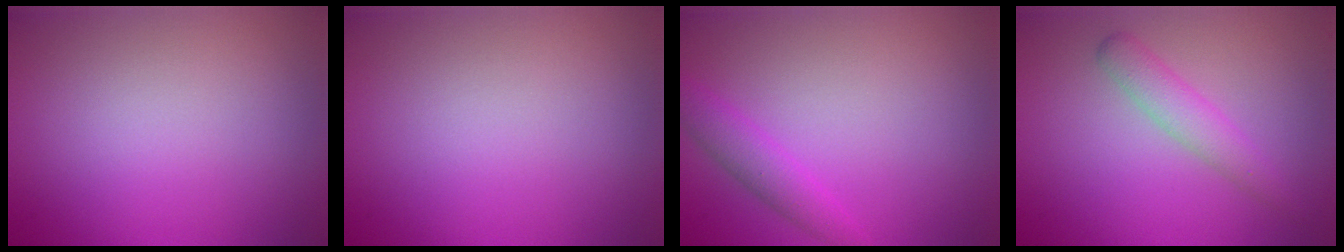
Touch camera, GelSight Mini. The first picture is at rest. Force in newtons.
{"total": 0.0}
{"total": 2.2, "press": 2.2, "slide": 0.1}
{"total": 2.5, "press": 2.5, "slide": 0.1}